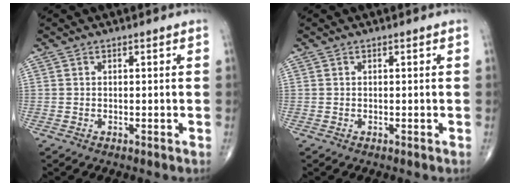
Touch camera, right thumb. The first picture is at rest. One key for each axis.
{"total": 0.0}